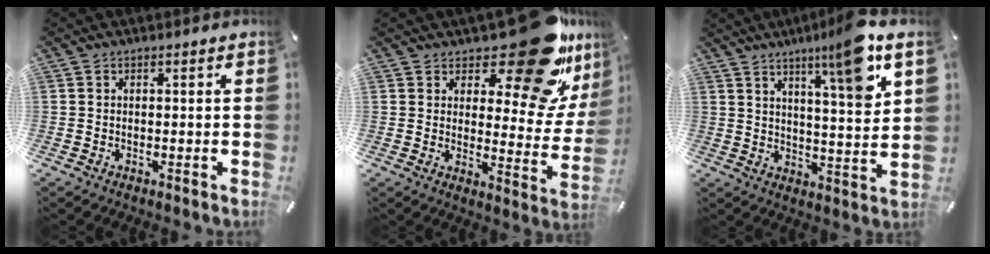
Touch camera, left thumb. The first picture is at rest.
{"total": 21.4, "force": [14.9, 7.3, 13.5], "torque": [-0.165, -0.110, 0.240]}
{"total": 12.5, "force": [8.0, 1.3, 9.5], "torque": [-0.136, -0.055, 0.122]}